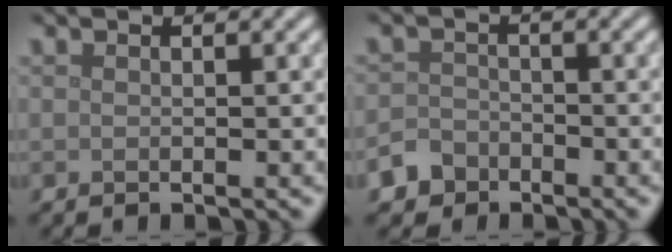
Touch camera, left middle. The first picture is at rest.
{"total": 2.9, "force": [-2.2, 1.9, 0.3], "torque": [0.006, 0.002, -0.044]}